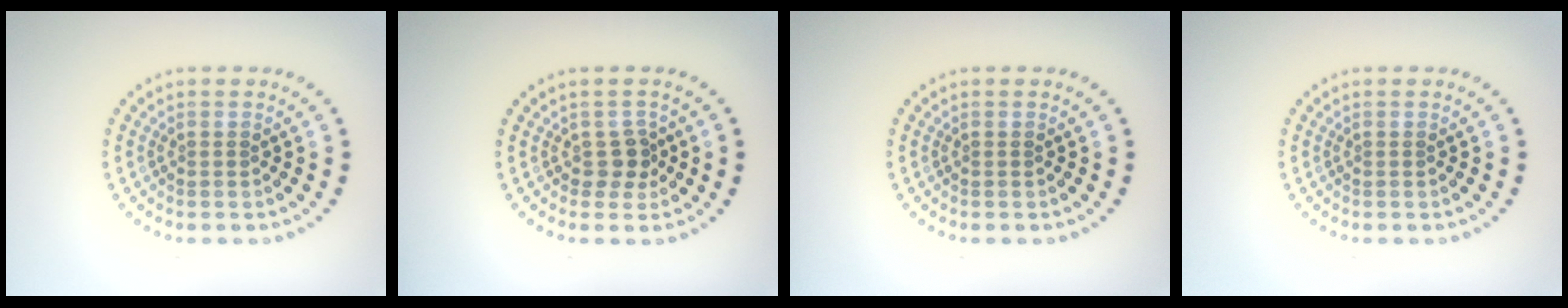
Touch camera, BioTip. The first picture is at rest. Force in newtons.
{"total": 1.7, "press": 1.4, "slide": 0.9}
{"total": 0.0}
{"total": 0.0}